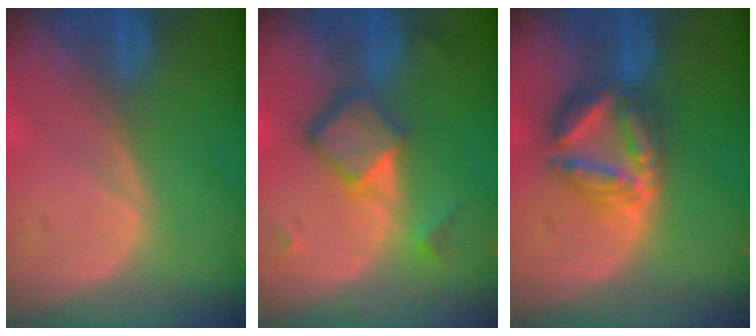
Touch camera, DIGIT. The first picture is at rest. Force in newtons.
{"total": 6.6, "press": 5.7, "slide": 3.3}
{"total": 6.9, "press": 6.8, "slide": 0.4}